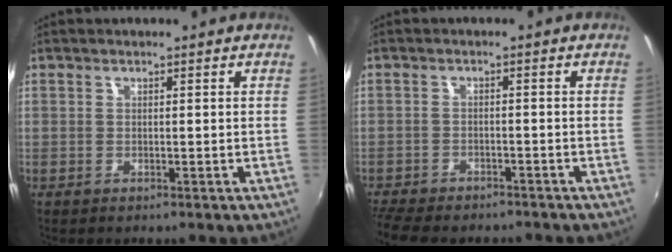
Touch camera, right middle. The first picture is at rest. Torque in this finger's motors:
{"motor_torque": [1.05, -1.09, 0.24, 0.12]}